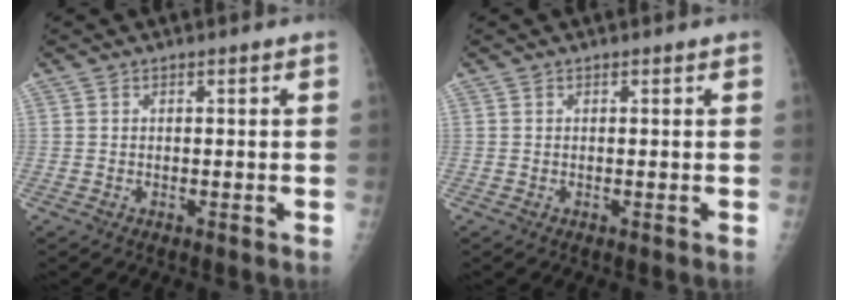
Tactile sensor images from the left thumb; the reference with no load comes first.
{"total": 0.0}